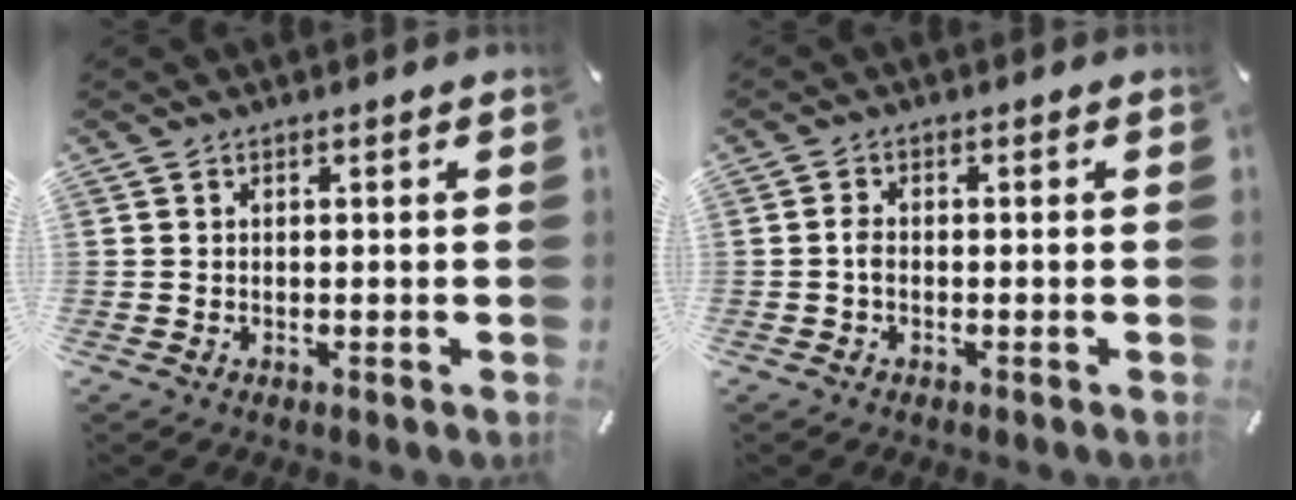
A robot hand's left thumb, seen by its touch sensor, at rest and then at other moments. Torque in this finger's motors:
{"motor_torque": [0.02, -0.07, 0.16, 0.15, 0.05]}